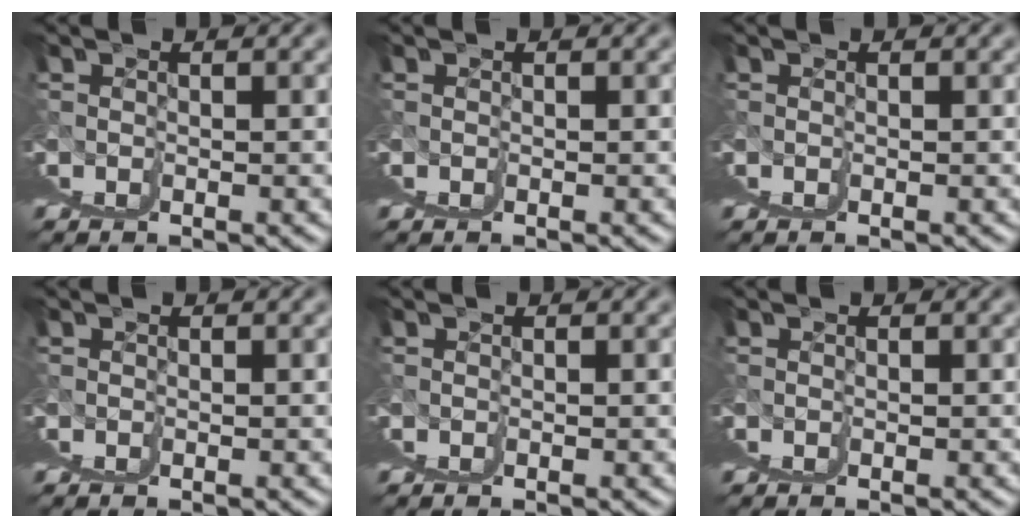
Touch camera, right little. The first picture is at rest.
{"total": 0.0}
{"total": 0.0}
{"total": 0.0}
{"total": 0.0}
{"total": 0.0}